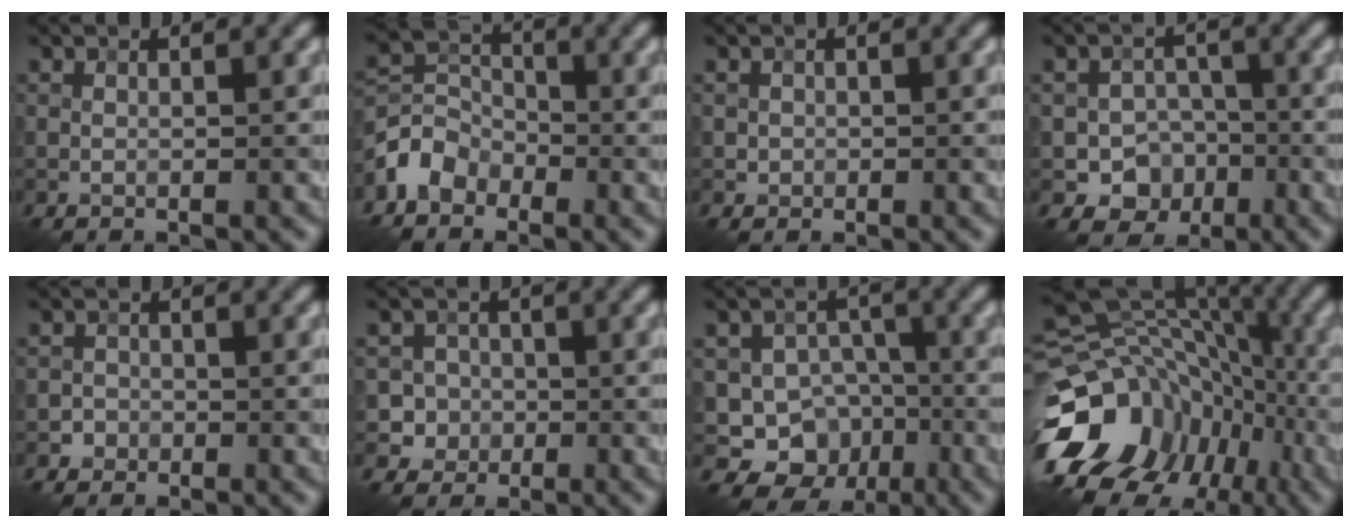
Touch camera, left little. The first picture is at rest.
{"total": 3.4, "force": [-2.3, 2.3, 0.9], "torque": [-0.021, 0.007, -0.058]}
{"total": 0.6, "force": [-0.1, 0.6, 0.0], "torque": [0.006, -0.002, -0.004]}
{"total": 4.5, "force": [-1.8, 3.8, 1.7], "torque": [-0.006, 0.003, -0.034]}
{"total": 1.1, "force": [-0.7, 0.9, -0.1], "torque": [0.012, 0.010, -0.013]}
{"total": 3.4, "force": [-1.1, 3.2, 0.3], "torque": [0.027, 0.007, -0.032]}
{"total": 7.8, "force": [-2.7, 6.7, 2.9], "torque": [-0.022, 0.005, -0.065]}
{"total": 20.0, "force": [-9.6, 15.3, 8.7], "torque": [-0.169, -0.018, -0.151]}